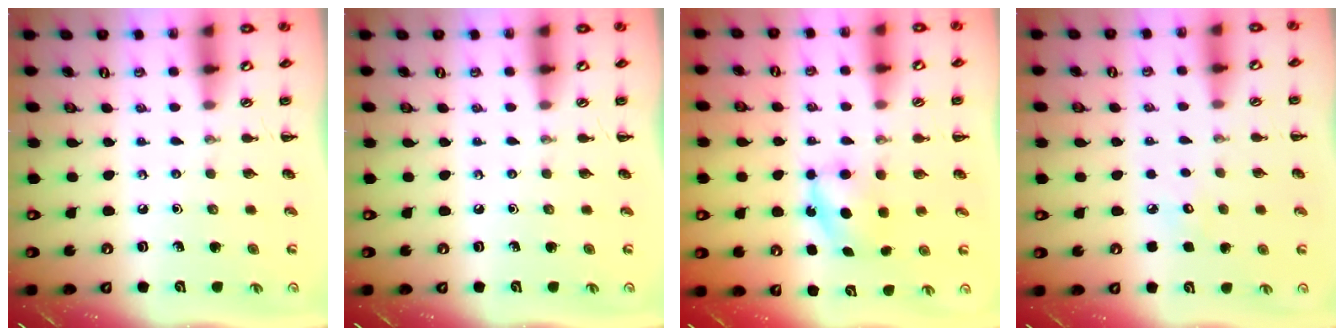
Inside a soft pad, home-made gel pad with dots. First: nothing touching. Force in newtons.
{"total": 0.0}
{"total": 5.8, "press": 5.6, "slide": 1.6}
{"total": 3.7, "press": 3.5, "slide": 0.9}